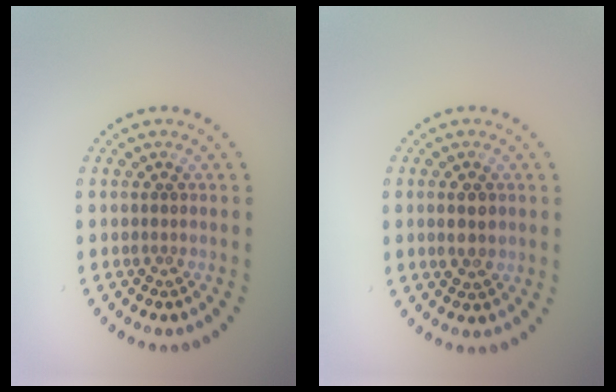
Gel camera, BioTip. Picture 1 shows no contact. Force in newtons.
{"total": 2.1, "press": 2.1, "slide": 0.2}